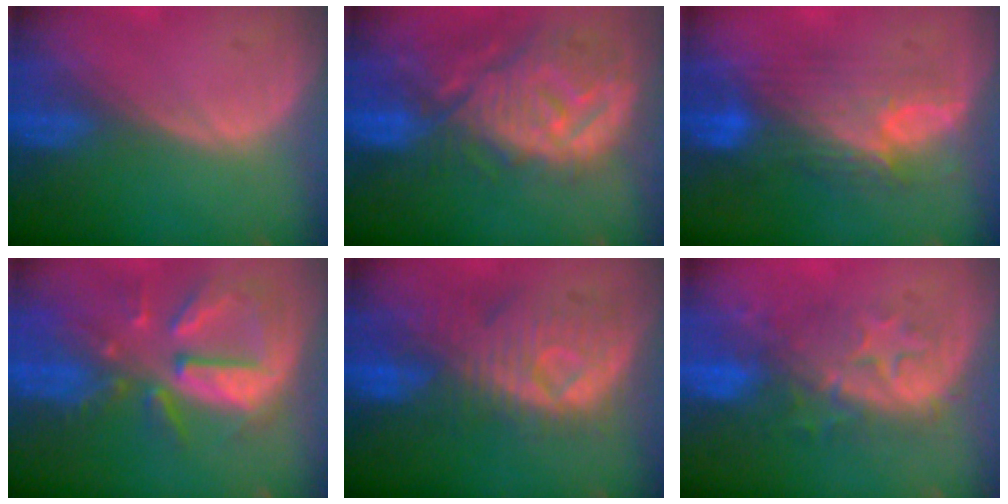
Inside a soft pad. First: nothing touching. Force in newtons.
{"total": 12.5, "press": 11.1, "slide": 5.7}
{"total": 8.5, "press": 8.1, "slide": 2.6}
{"total": 10.9, "press": 9.5, "slide": 5.2}
{"total": 9.6, "press": 9.2, "slide": 3.0}
{"total": 8.4, "press": 8.3, "slide": 1.3}